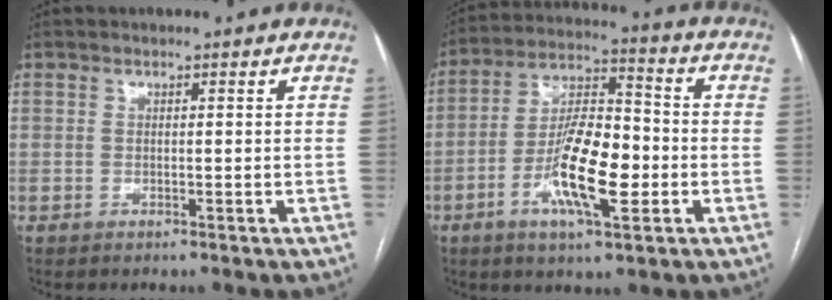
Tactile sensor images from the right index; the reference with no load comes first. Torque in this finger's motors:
{"motor_torque": [0.67, -0.06, 0.40, 0.21]}